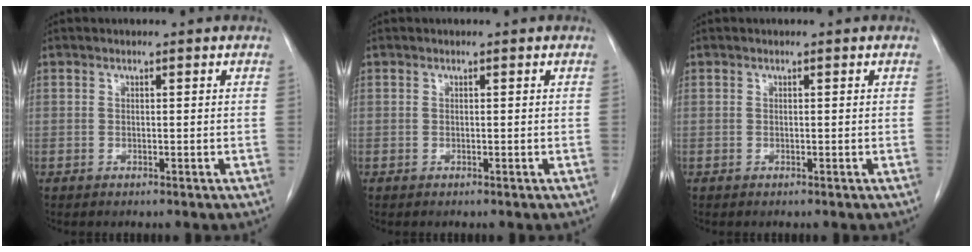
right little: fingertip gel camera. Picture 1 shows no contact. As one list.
[{"total": 0.0}, {"total": 0.0}]